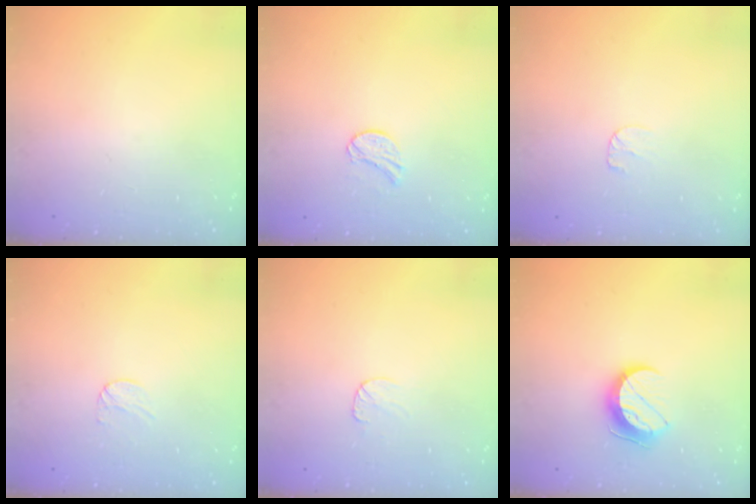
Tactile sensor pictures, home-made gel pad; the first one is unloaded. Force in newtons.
{"total": 7.1, "press": 7.0, "slide": 0.6}
{"total": 3.5, "press": 3.5, "slide": 0.3}
{"total": 4.2, "press": 4.2, "slide": 0.3}
{"total": 4.4, "press": 4.4, "slide": 0.4}
{"total": 10.1, "press": 10.1, "slide": 0.8}